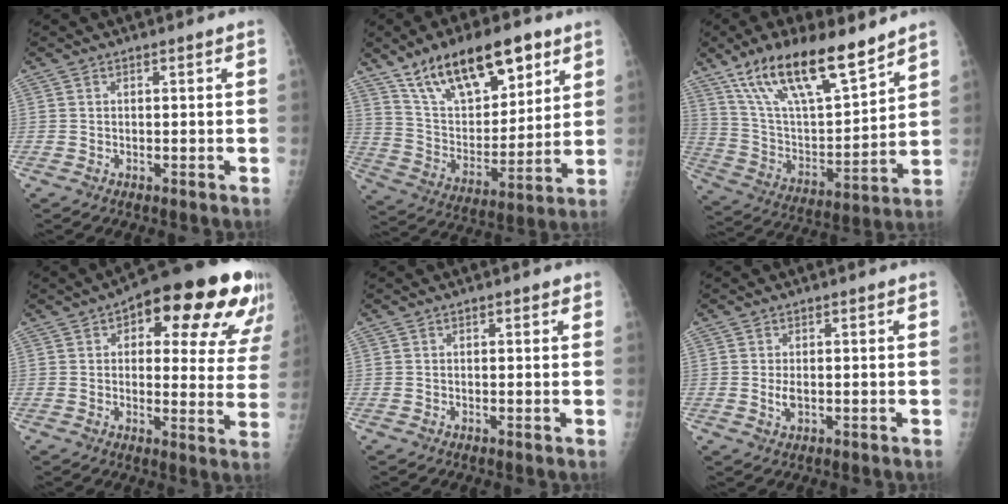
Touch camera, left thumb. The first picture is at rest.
{"total": 21.4, "force": [13.0, 9.6, 13.9], "torque": [-0.190, -0.042, 0.236]}
{"total": 21.5, "force": [14.8, 6.7, 14.1], "torque": [-0.222, -0.058, 0.273]}
{"total": 22.5, "force": [11.9, 9.4, 16.7], "torque": [-0.172, -0.010, 0.141]}
{"total": 1.2, "force": [0.7, 0.6, 0.8], "torque": [-0.008, 0.000, 0.006]}
{"total": 2.1, "force": [0.0, 1.1, 1.8], "torque": [-0.036, -0.005, 0.001]}